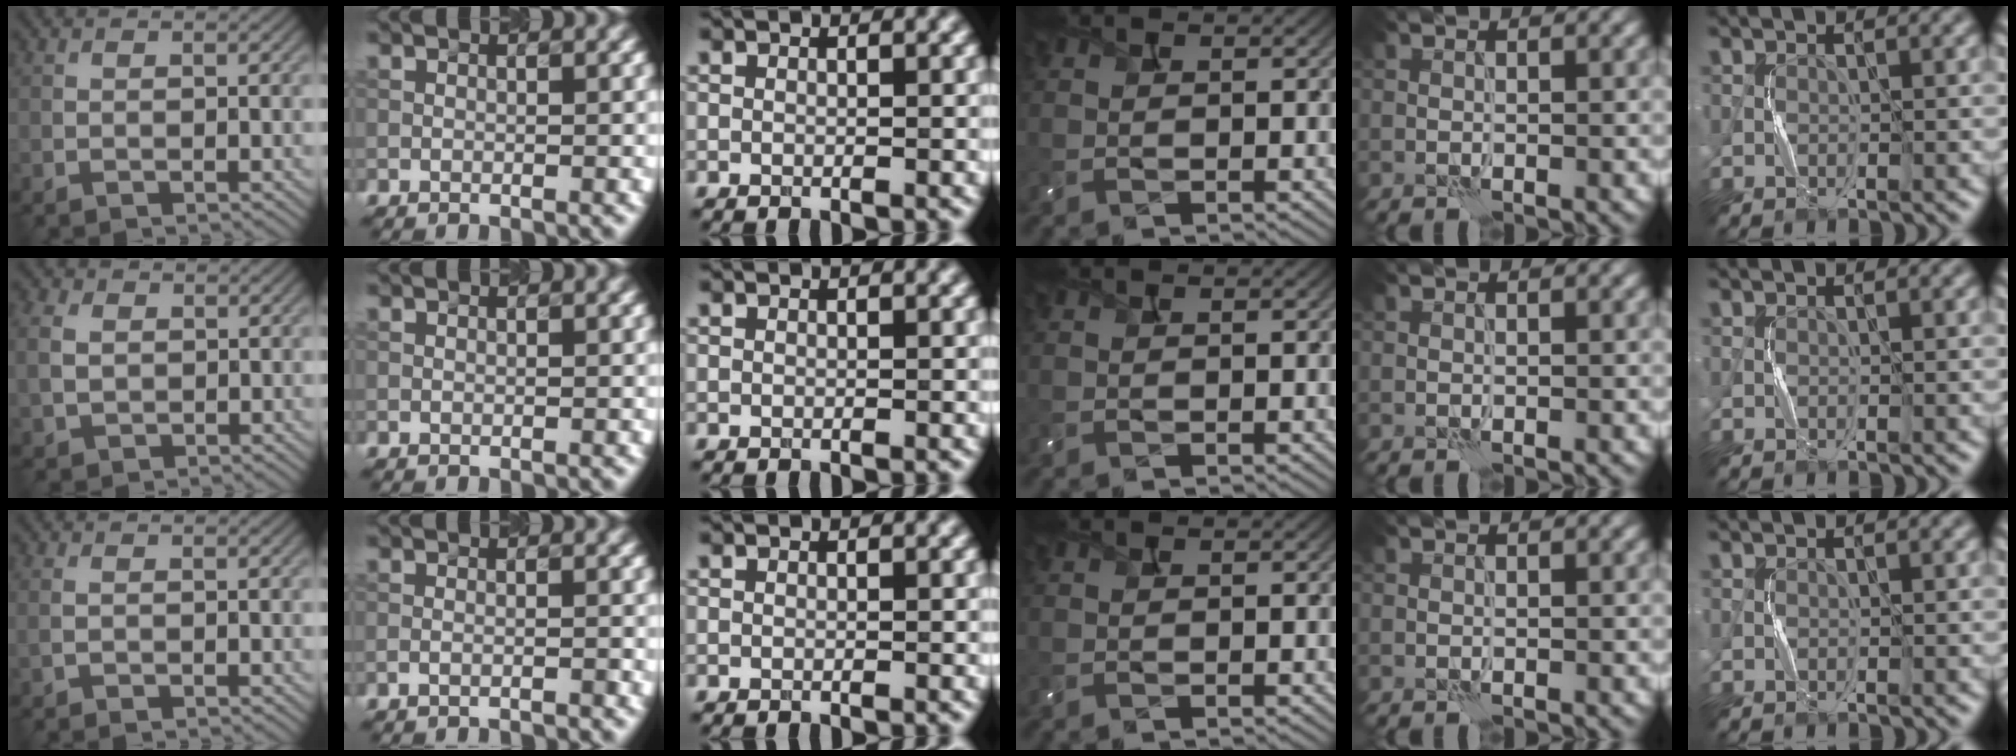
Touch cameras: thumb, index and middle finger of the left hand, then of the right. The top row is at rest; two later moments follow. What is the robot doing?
{"motion": "squeeze", "object": "bubble wrap"}